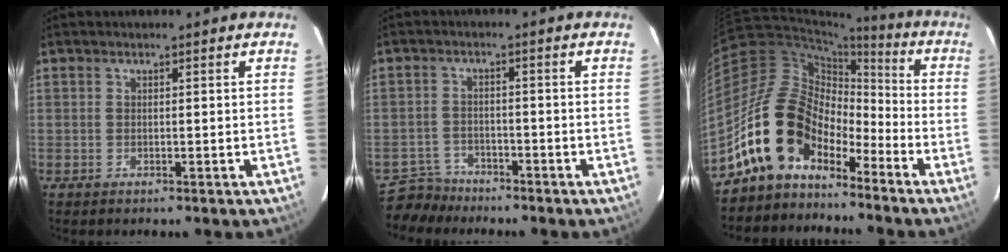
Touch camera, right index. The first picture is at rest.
{"total": 5.0, "force": [-4.5, 2.2, -0.3], "torque": [-0.011, 0.009, -0.085]}
{"total": 14.5, "force": [-9.8, 8.5, 6.5], "torque": [-0.118, 0.024, -0.181]}